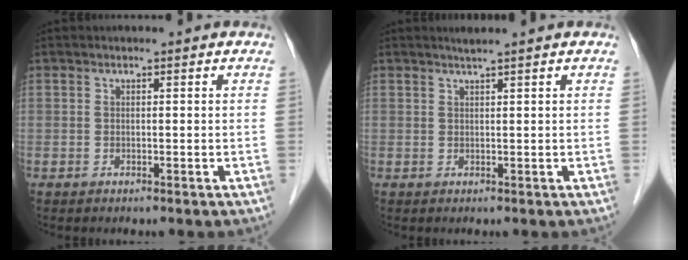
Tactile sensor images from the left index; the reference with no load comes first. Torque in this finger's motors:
{"motor_torque": [-0.62, -0.59, -0.40, 0.00]}